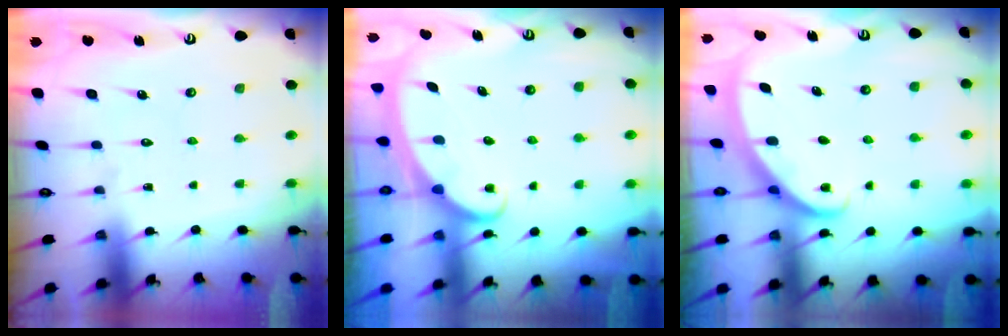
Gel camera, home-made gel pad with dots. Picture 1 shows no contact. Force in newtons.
{"total": 2.4, "press": 2.4, "slide": 0.3}
{"total": 2.5, "press": 2.5, "slide": 0.2}